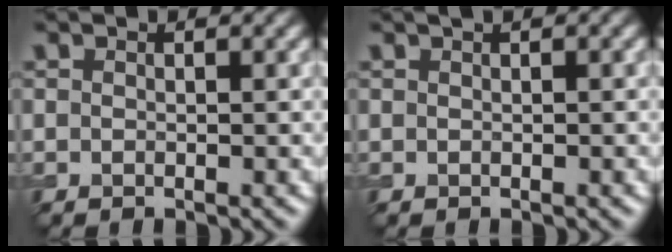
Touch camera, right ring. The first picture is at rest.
{"total": 0.9, "force": [0.5, 0.2, 0.7], "torque": [-0.012, 0.006, 0.006]}